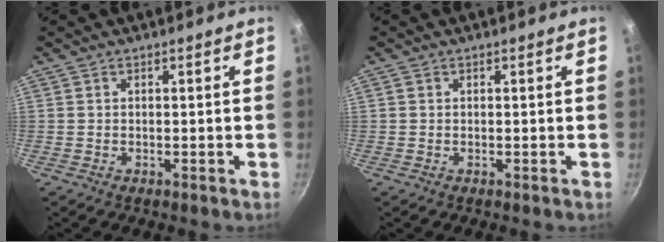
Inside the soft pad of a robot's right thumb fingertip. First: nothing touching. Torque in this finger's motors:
{"motor_torque": [0.33, 0.08, -0.16, 0.04, 0.04]}